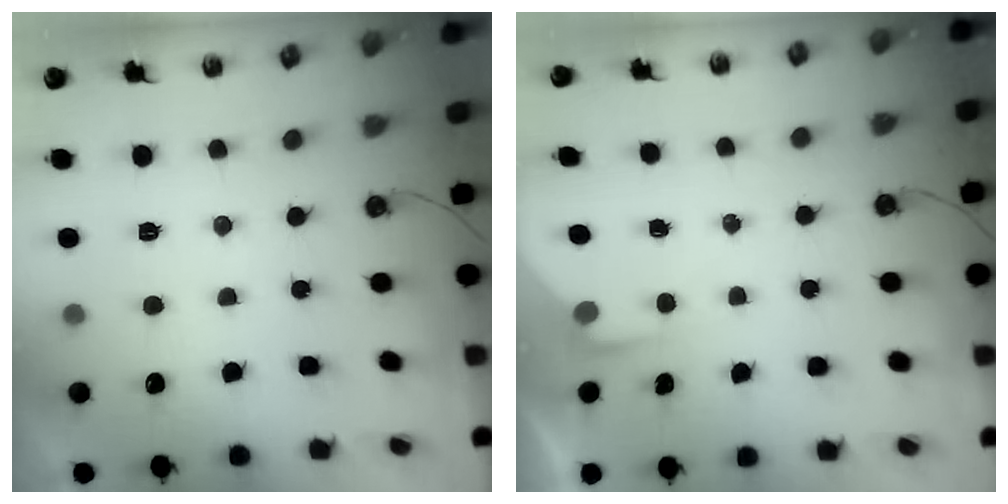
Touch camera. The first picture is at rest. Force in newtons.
{"total": 3.4, "press": 3.3, "slide": 0.5}